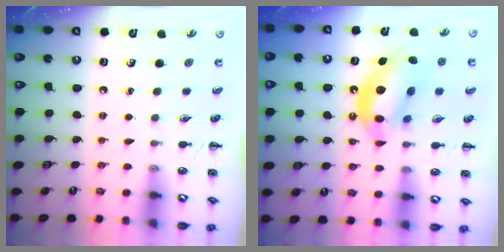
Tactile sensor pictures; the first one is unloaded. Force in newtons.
{"total": 13.4, "press": 12.9, "slide": 3.7}